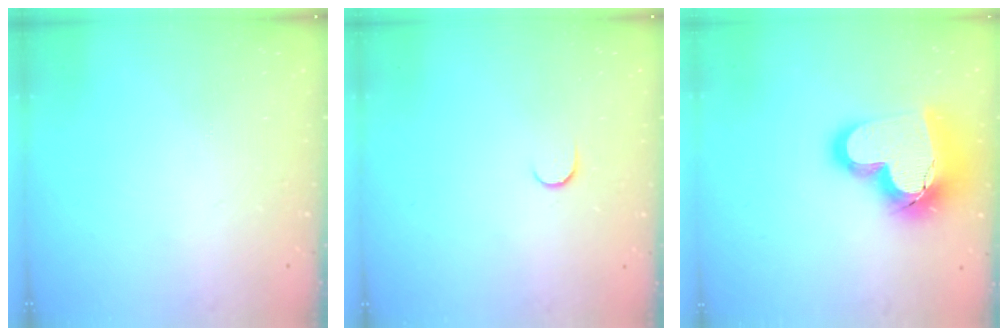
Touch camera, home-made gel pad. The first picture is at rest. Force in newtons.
{"total": 3.4, "press": 3.4, "slide": 0.4}
{"total": 21.8, "press": 21.7, "slide": 1.8}